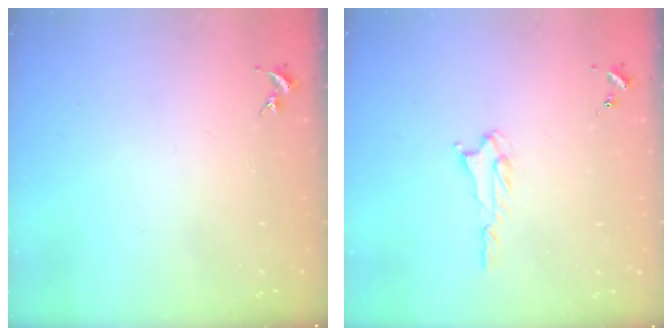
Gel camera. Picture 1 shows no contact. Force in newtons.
{"total": 1.8, "press": 1.7, "slide": 0.3}